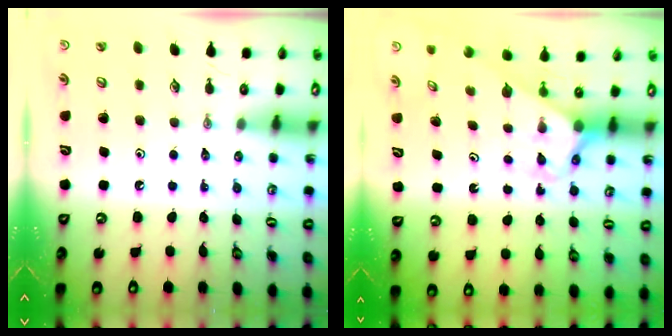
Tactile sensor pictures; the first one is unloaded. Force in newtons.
{"total": 2.6, "press": 2.6, "slide": 0.2}